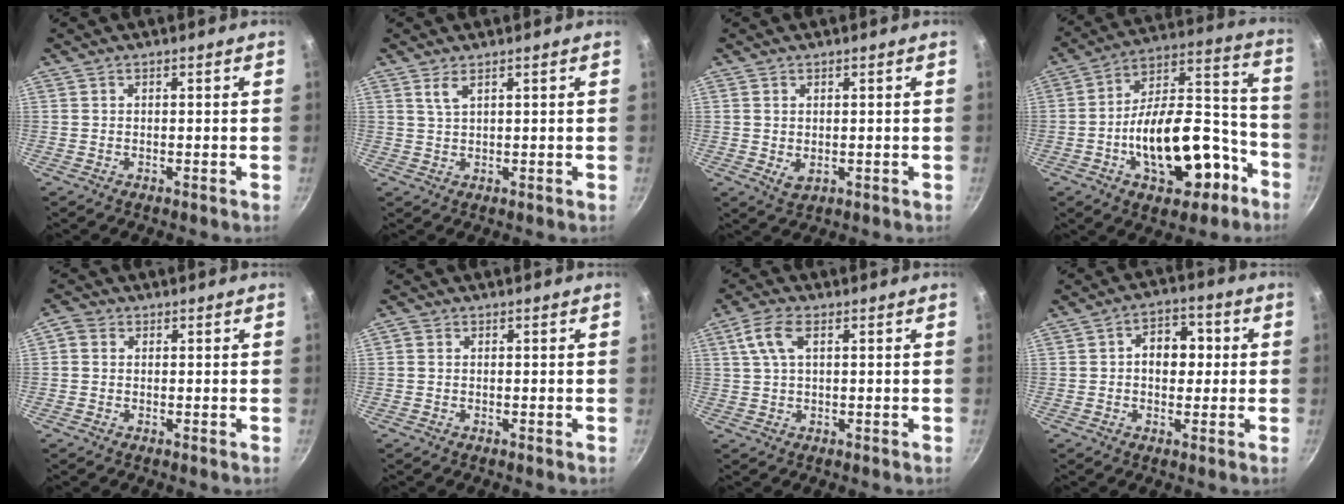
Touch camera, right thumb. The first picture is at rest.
{"total": 2.1, "force": [1.2, 0.7, 1.5], "torque": [-0.033, -0.006, 0.029]}
{"total": 2.6, "force": [0.1, 1.7, 1.9], "torque": [-0.033, -0.005, 0.007]}
{"total": 22.4, "force": [-8.5, 11.9, 17.0], "torque": [-0.220, 0.087, -0.116]}
{"total": 2.6, "force": [0.3, 2.3, 1.0], "torque": [-0.016, 0.007, -0.004]}
{"total": 1.1, "force": [0.0, 1.1, 0.4], "torque": [-0.007, 0.005, -0.002]}
{"total": 5.5, "force": [1.8, 2.7, 4.4], "torque": [-0.092, 0.013, 0.036]}
{"total": 7.6, "force": [0.6, 5.5, 5.2], "torque": [-0.036, 0.014, 0.001]}